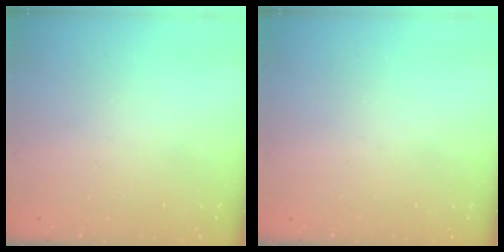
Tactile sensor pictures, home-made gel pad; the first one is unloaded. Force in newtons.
{"total": 0.0}